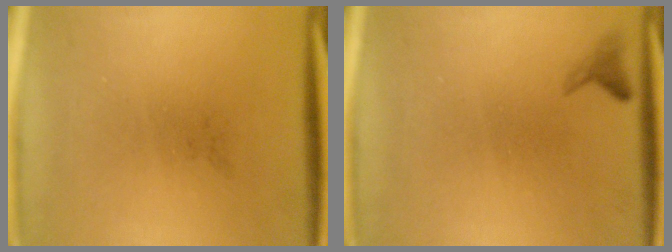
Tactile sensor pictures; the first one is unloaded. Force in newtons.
{"total": 1.0}